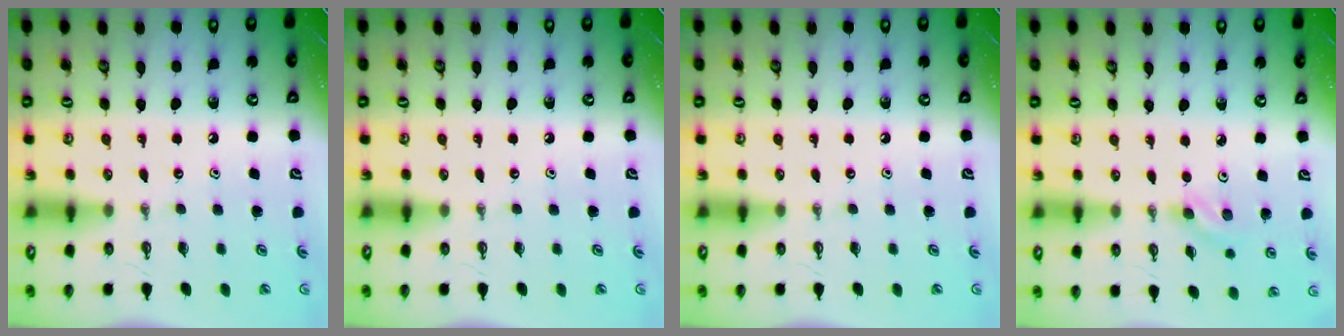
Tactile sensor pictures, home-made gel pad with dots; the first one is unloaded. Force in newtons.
{"total": 0.0}
{"total": 0.0}
{"total": 4.0, "press": 3.7, "slide": 1.7}